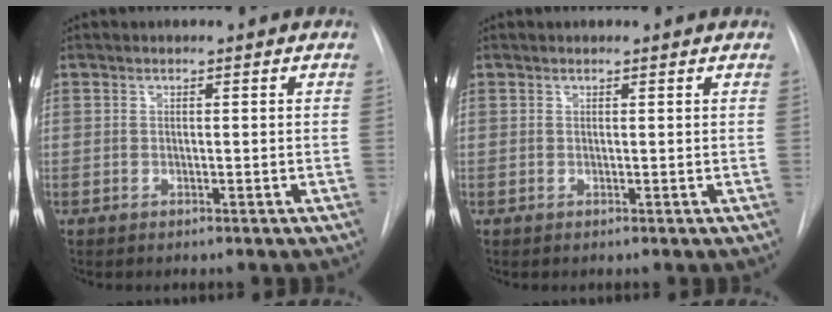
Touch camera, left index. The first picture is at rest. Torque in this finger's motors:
{"motor_torque": [0.38, -0.45, -0.02, -0.01]}